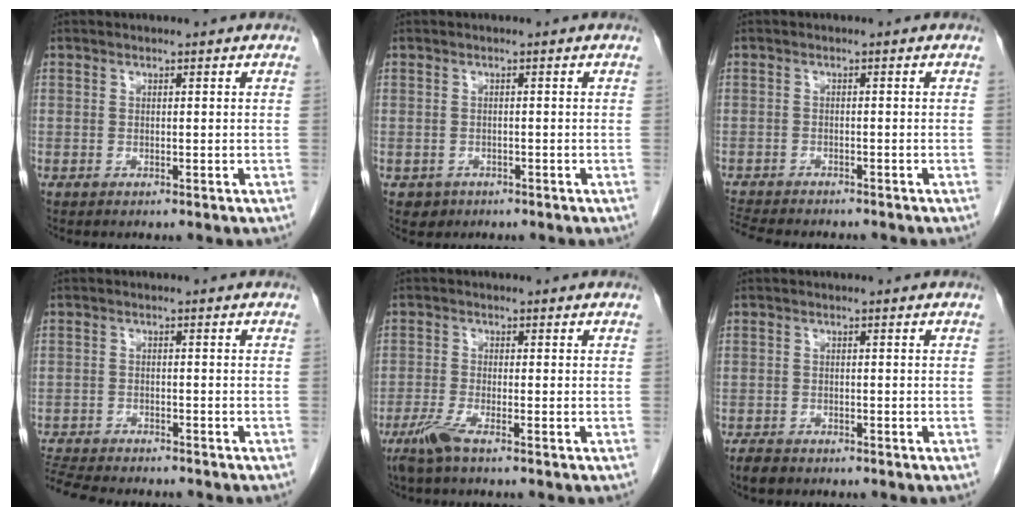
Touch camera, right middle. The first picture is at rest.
{"total": 1.6, "force": [-0.8, 1.4, 0.1], "torque": [-0.005, 0.006, -0.005]}
{"total": 8.5, "force": [-7.7, 1.8, 3.2], "torque": [-0.056, -0.007, -0.116]}
{"total": 10.6, "force": [-9.6, 2.1, 3.9], "torque": [-0.081, -0.006, -0.145]}
{"total": 3.5, "force": [-2.4, 0.0, 2.5], "torque": [-0.060, -0.010, -0.054]}
{"total": 2.1, "force": [-1.7, 1.0, 0.8], "torque": [-0.021, -0.002, -0.023]}